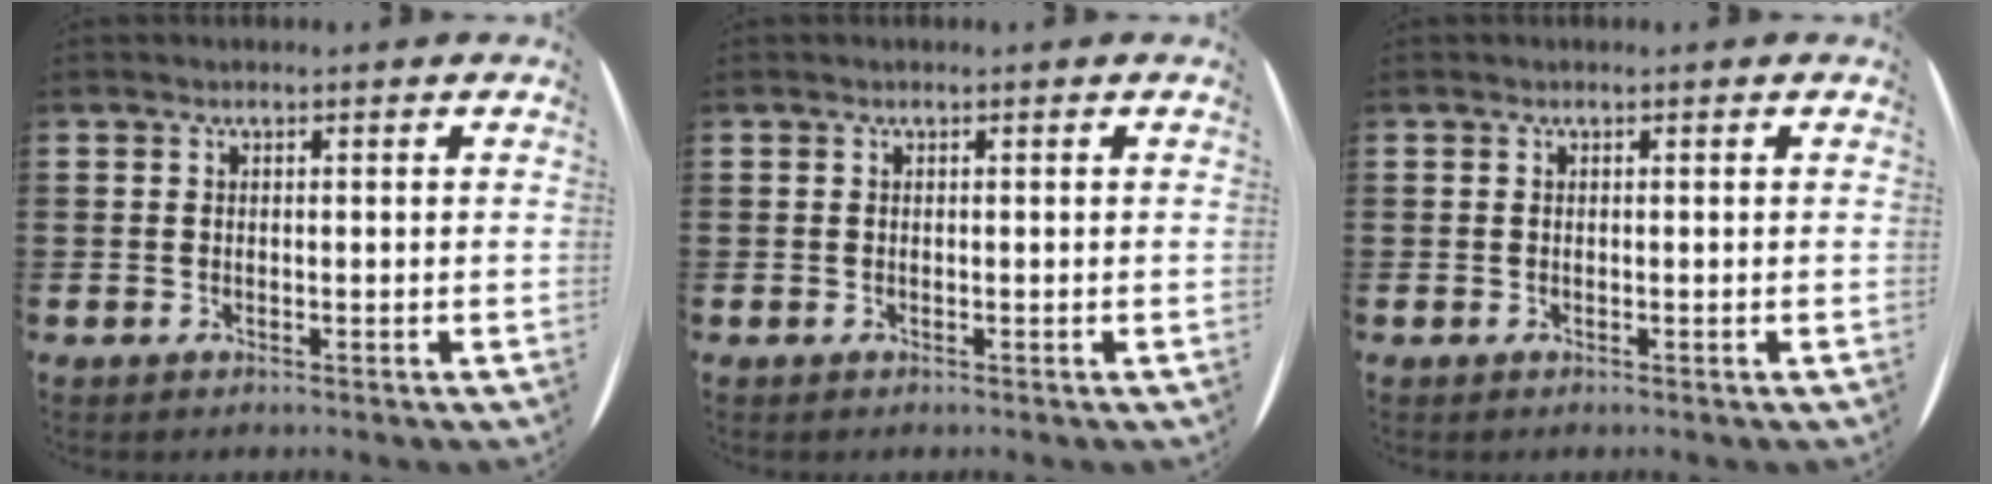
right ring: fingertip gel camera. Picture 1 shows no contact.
{"total": 0.0}
{"total": 0.0}